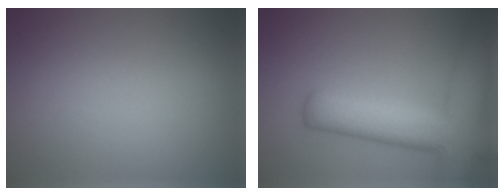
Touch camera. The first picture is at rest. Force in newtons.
{"total": 9.6, "press": 9.6, "slide": 0.6}